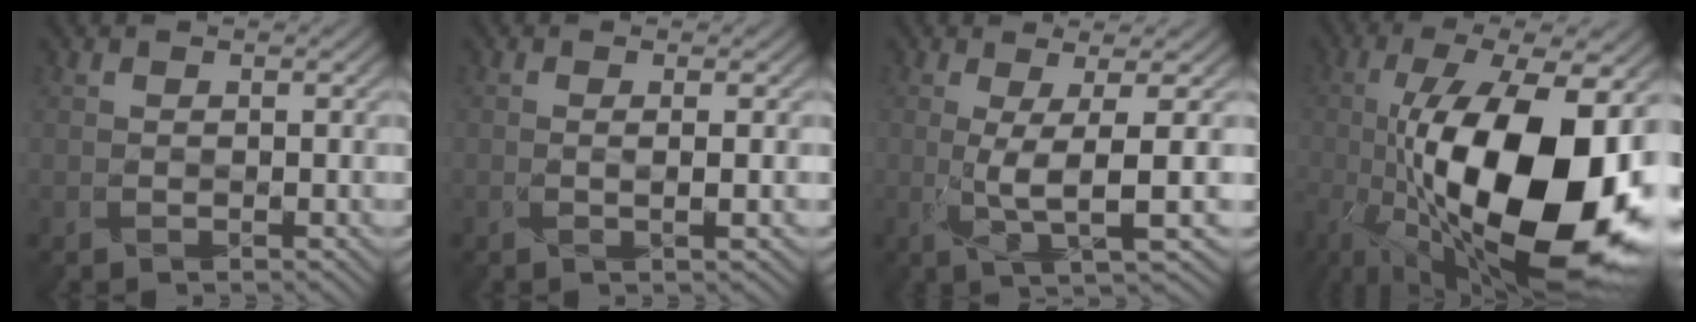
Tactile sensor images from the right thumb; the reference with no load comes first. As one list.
[{"total": 0.9, "force": [-0.1, -0.1, 0.9], "torque": [-0.008, 0.008, -0.007]}, {"total": 4.3, "force": [-0.4, 0.3, 4.2], "torque": [-0.082, 0.006, -0.004]}, {"total": 19.0, "force": [-4.4, 8.3, 16.5], "torque": [-0.299, -0.018, -0.078]}]